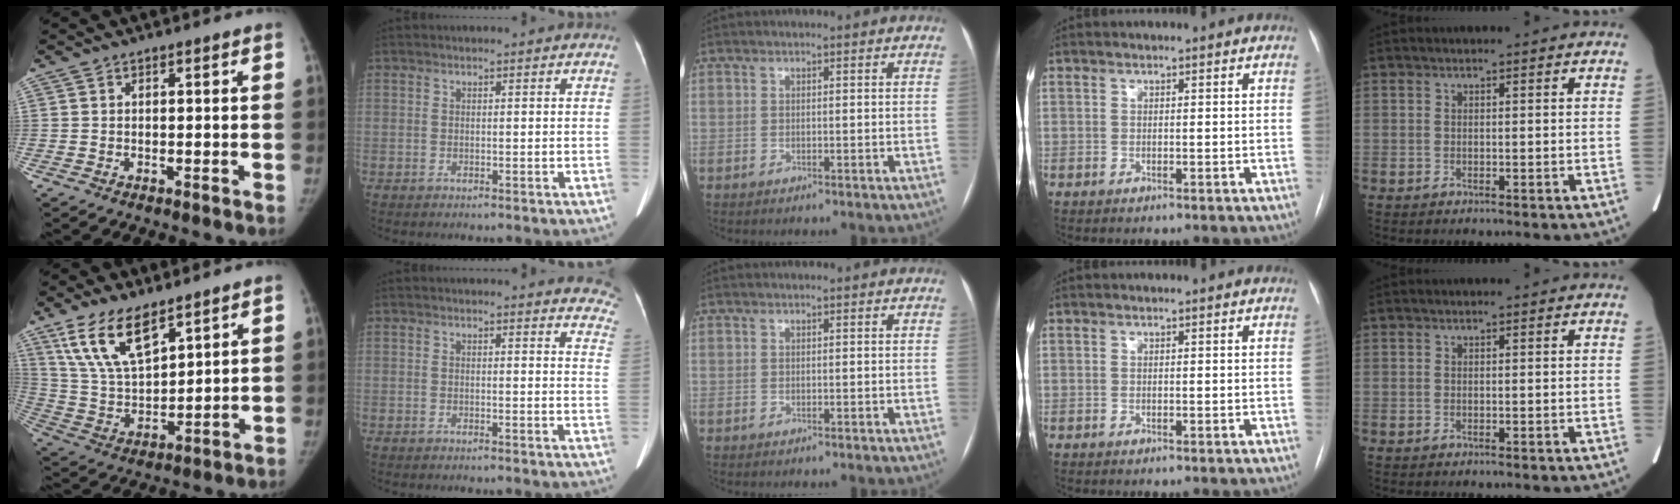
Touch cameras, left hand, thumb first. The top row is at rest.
{"thumb": {"total": 13.9, "force": [8.9, 5.8, 8.9], "torque": [-0.148, -0.037, 0.184]}, "index": {"total": 12.2, "force": [11.6, 2.7, 2.4], "torque": [0.019, -0.054, 0.083]}}